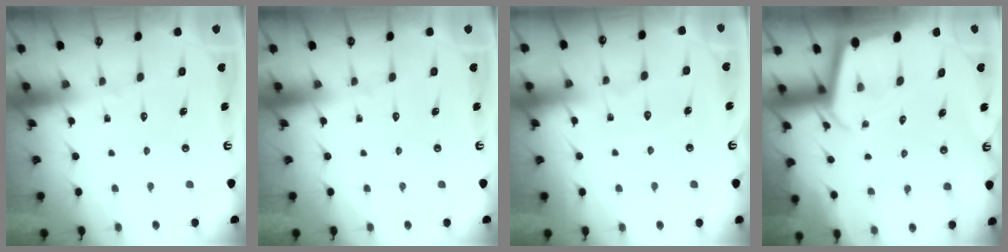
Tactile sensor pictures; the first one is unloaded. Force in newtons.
{"total": 0.0}
{"total": 3.7, "press": 3.7, "slide": 0.2}
{"total": 2.1, "press": 2.1, "slide": 0.2}